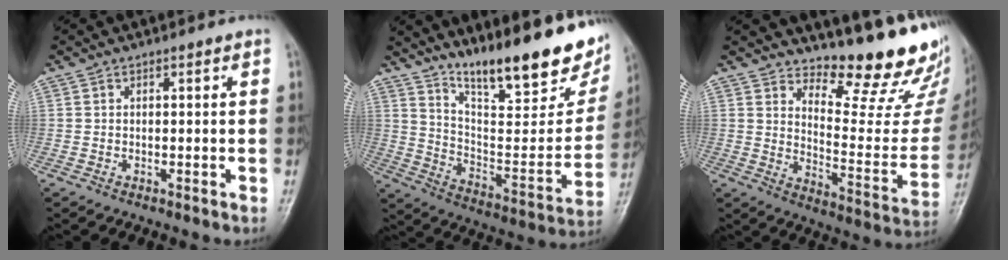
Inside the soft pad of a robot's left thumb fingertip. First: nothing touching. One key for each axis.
{"total": 25.4, "fx": 18.3, "fy": 6.3, "fz": 16.5, "tx": -0.212, "ty": -0.094, "tz": 0.281}
{"total": 18.5, "fx": 16.1, "fy": 4.7, "fz": 7.7, "tx": -0.060, "ty": -0.157, "tz": 0.213}